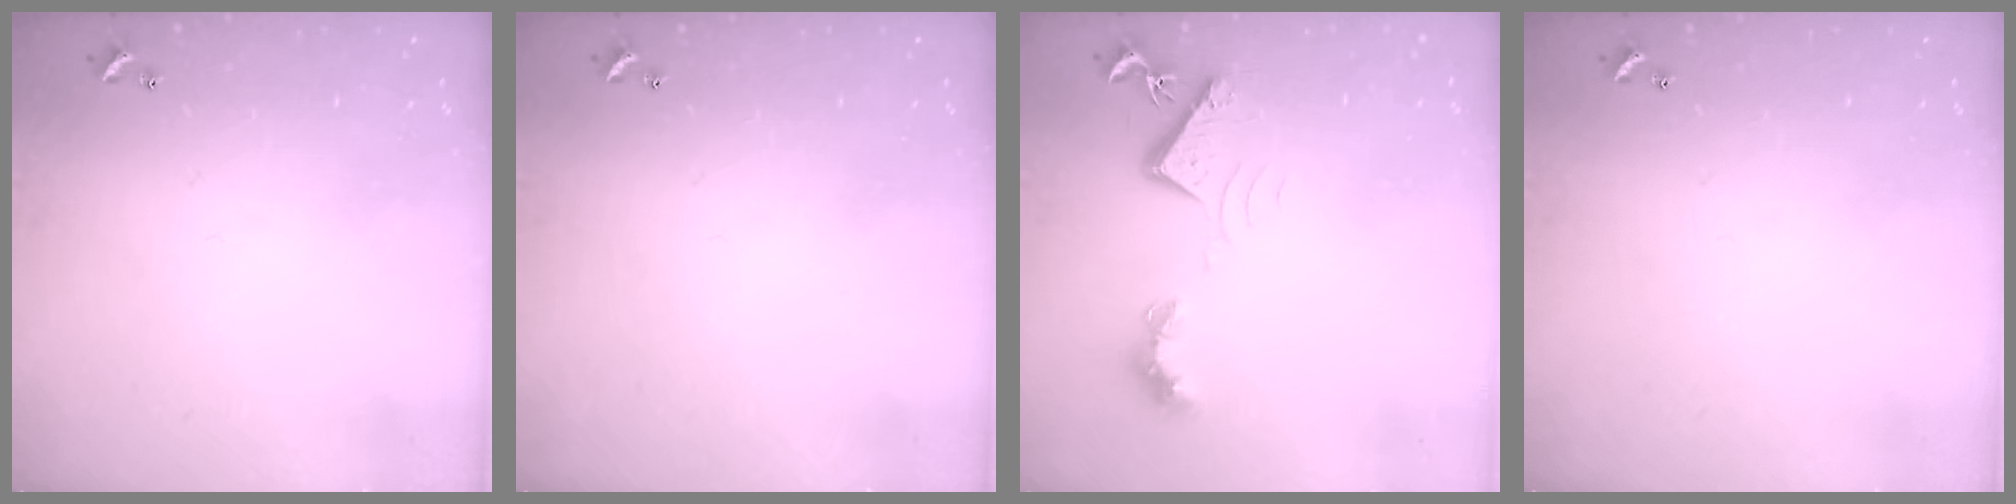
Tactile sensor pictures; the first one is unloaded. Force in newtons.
{"total": 0.0}
{"total": 8.6, "press": 8.4, "slide": 1.7}
{"total": 0.0}